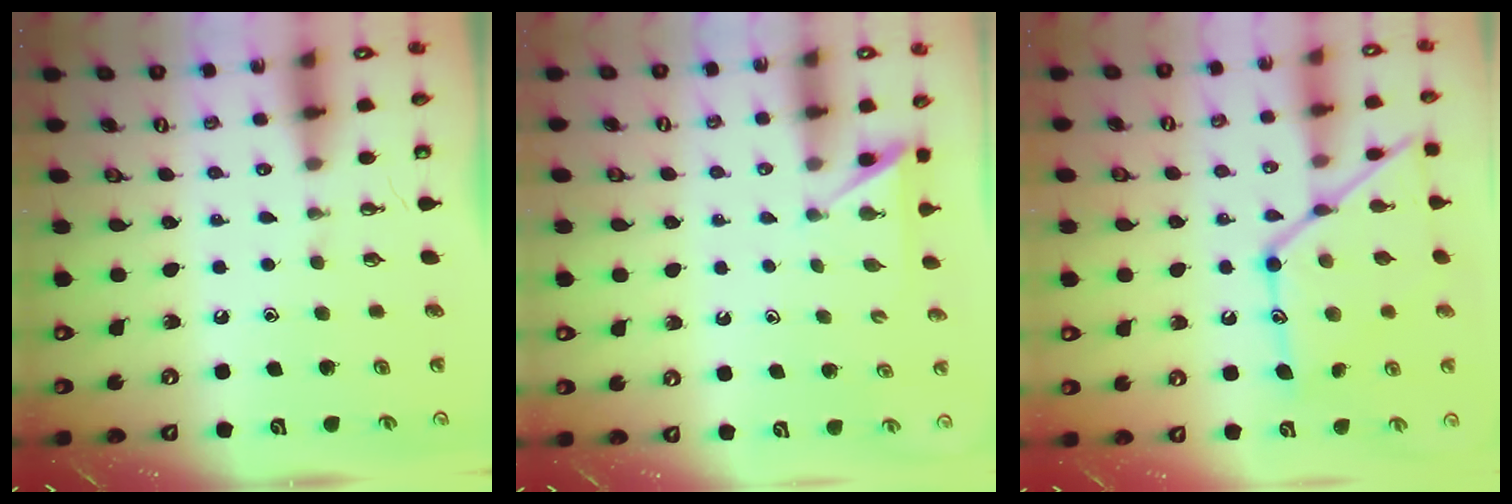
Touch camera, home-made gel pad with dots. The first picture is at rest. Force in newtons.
{"total": 2.4, "press": 2.4, "slide": 0.4}
{"total": 19.2, "press": 19.2, "slide": 1.5}